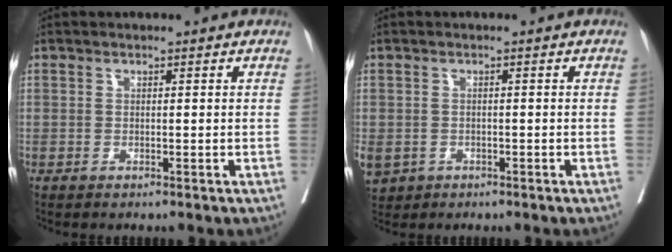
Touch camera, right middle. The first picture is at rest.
{"total": 6.6, "force": [-2.9, 5.5, 2.2], "torque": [-0.069, -0.006, -0.039]}